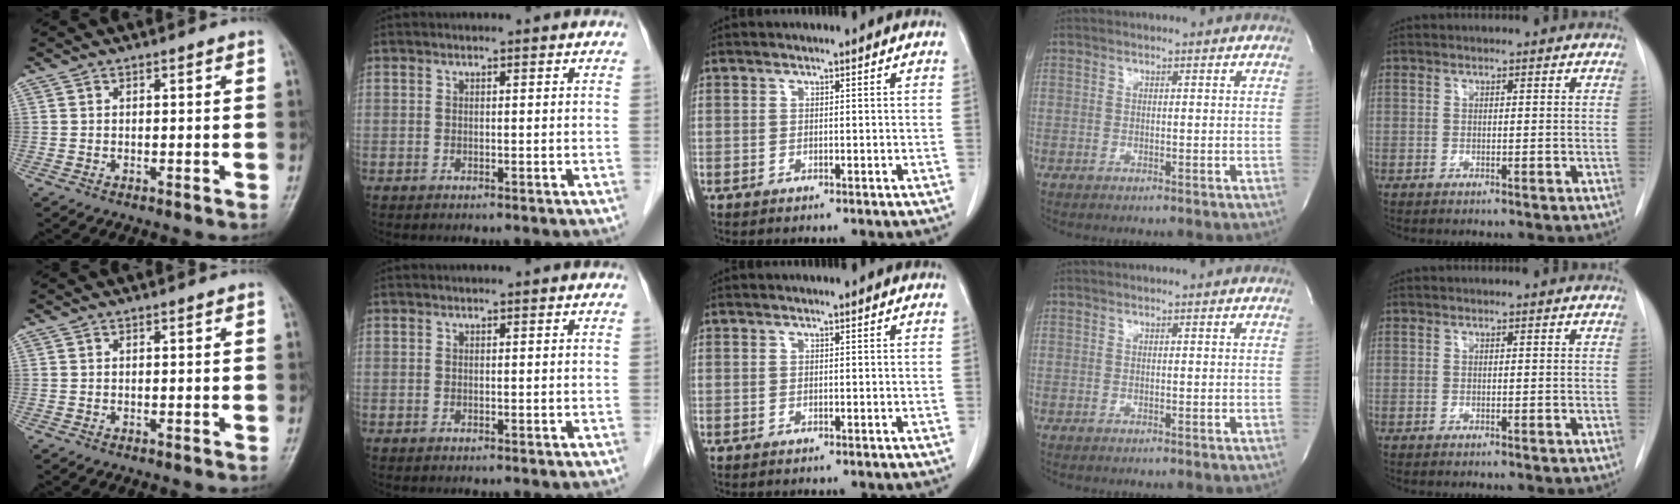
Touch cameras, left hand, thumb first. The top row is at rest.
{}